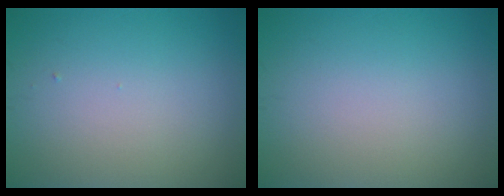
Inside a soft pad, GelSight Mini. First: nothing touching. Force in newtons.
{"total": 0.0}